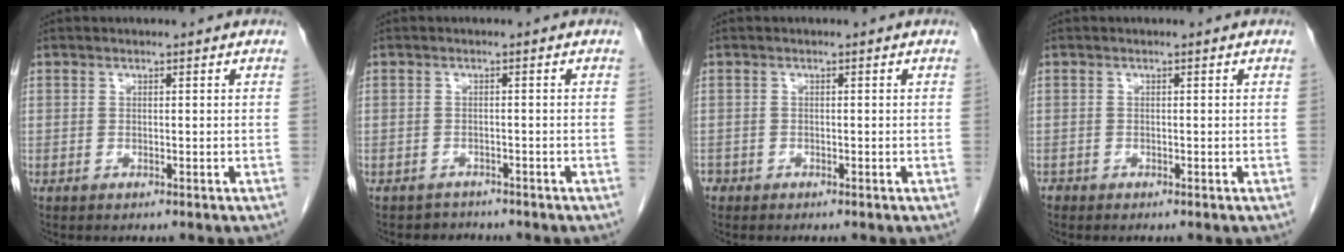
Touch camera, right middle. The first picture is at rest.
{"total": 2.1, "force": [-1.8, 0.7, -0.7], "torque": [0.001, -0.003, -0.030]}
{"total": 1.3, "force": [-0.9, 1.0, 0.2], "torque": [-0.010, 0.001, -0.016]}
{"total": 0.5, "force": [-0.4, 0.3, 0.0], "torque": [-0.003, 0.001, -0.008]}